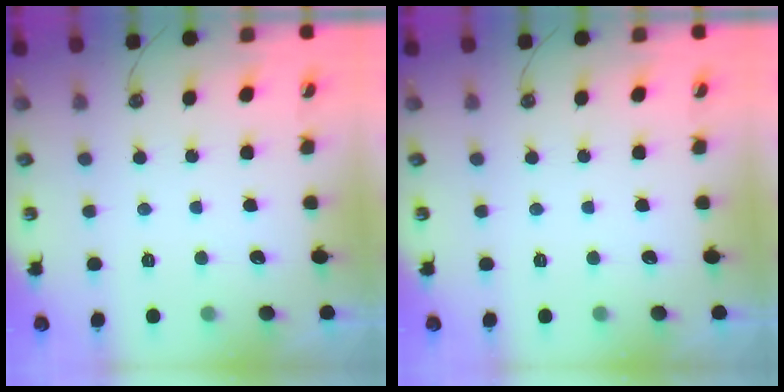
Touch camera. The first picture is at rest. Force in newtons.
{"total": 0.0}